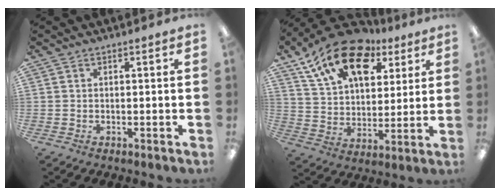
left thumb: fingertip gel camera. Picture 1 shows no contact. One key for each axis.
{"total": 18.0, "fx": 10.9, "fy": 10.2, "fz": 10.1, "tx": -0.176, "ty": -0.048, "tz": 0.196}